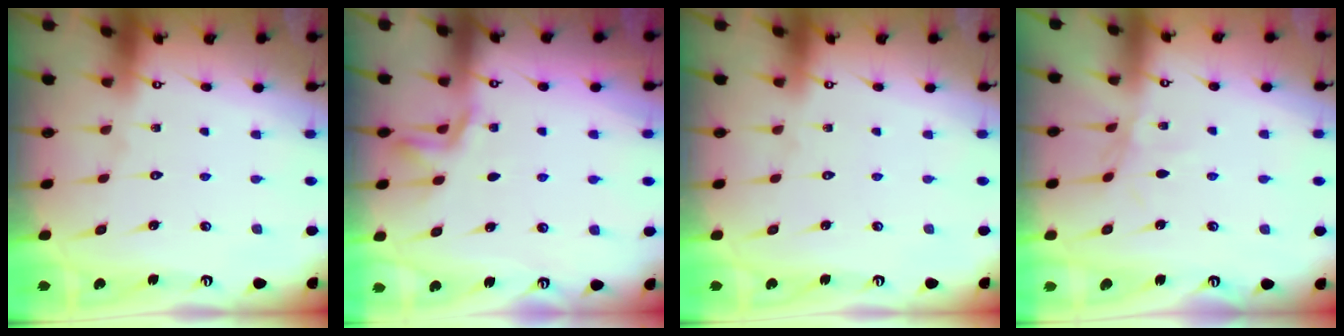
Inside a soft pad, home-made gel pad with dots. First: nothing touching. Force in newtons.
{"total": 2.0, "press": 1.6, "slide": 1.1}
{"total": 0.0}
{"total": 2.1, "press": 2.1, "slide": 0.5}